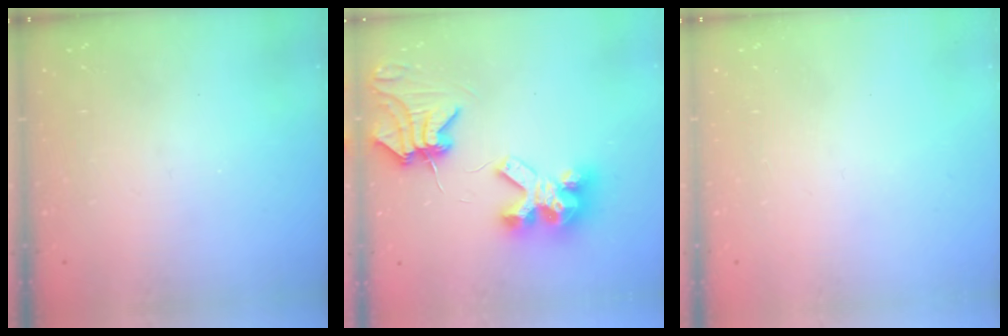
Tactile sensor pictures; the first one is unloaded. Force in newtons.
{"total": 9.8, "press": 9.7, "slide": 1.2}
{"total": 0.0}